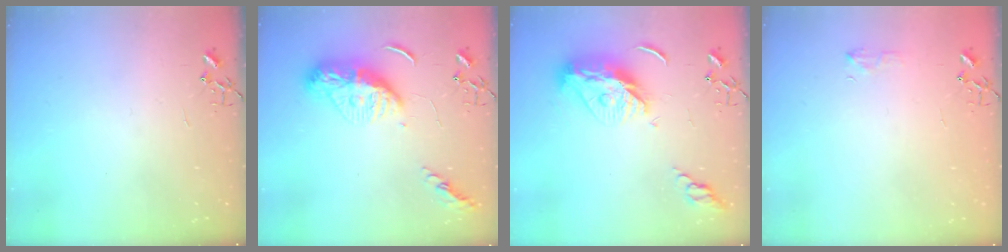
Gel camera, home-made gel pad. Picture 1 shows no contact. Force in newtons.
{"total": 13.0, "press": 13.0, "slide": 1.2}
{"total": 13.4, "press": 13.4, "slide": 1.2}
{"total": 6.0, "press": 6.0, "slide": 0.6}